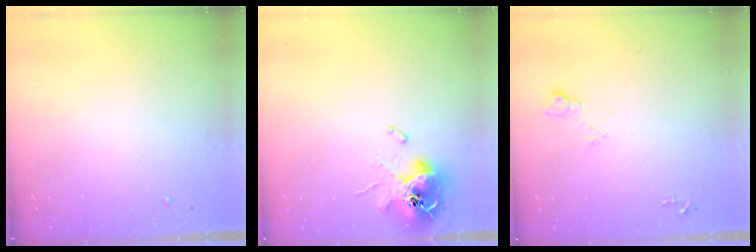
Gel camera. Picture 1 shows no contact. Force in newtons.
{"total": 12.4, "press": 12.4, "slide": 1.0}
{"total": 6.7, "press": 6.7, "slide": 0.8}